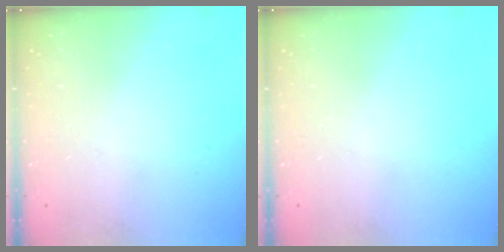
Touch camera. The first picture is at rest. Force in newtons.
{"total": 0.0}